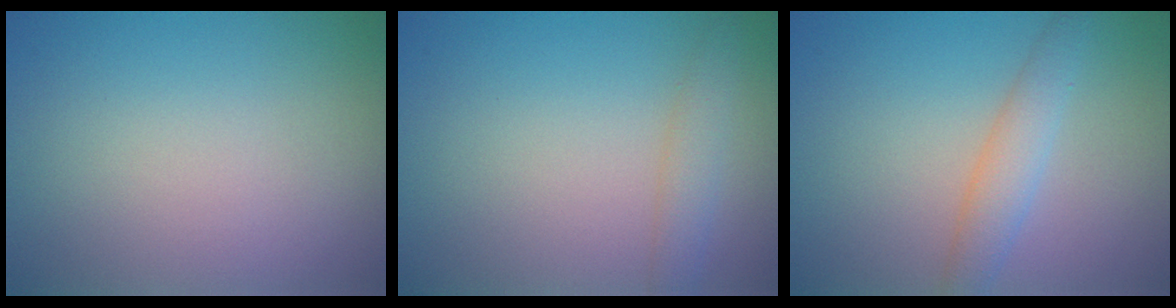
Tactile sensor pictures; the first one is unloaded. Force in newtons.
{"total": 1.9, "press": 1.9, "slide": 0.1}
{"total": 2.7, "press": 2.7, "slide": 0.0}